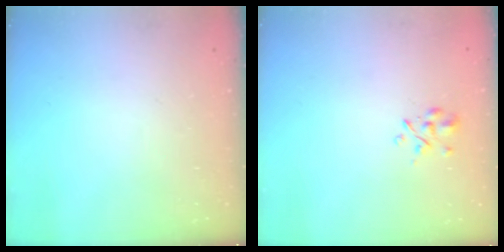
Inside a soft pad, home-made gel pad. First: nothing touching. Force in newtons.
{"total": 2.7, "press": 2.5, "slide": 1.0}